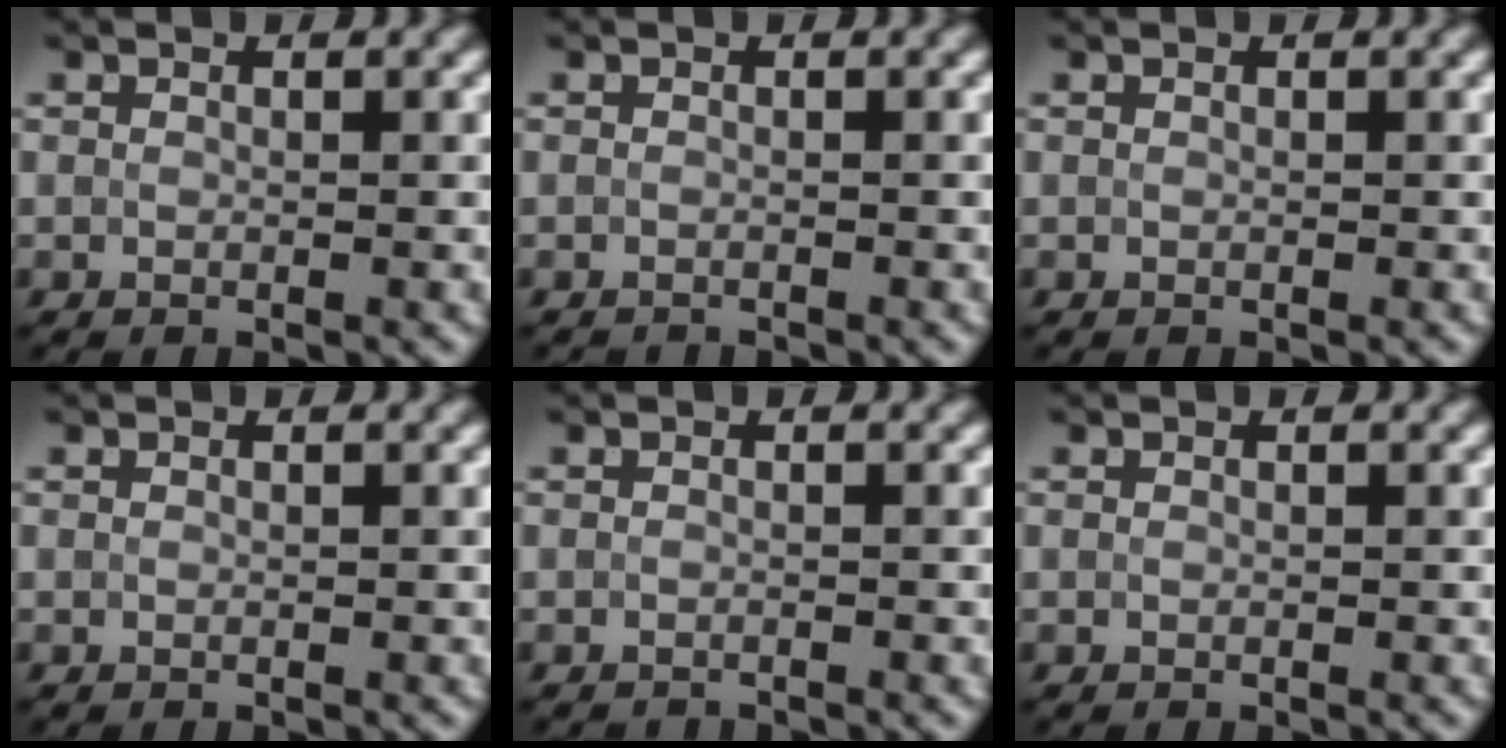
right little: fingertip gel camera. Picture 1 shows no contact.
{"total": 0.8, "force": [-0.8, -0.1, -0.1], "torque": [-0.001, -0.002, -0.014]}
{"total": 0.0}
{"total": 0.0}
{"total": 0.8, "force": [-0.7, -0.1, -0.1], "torque": [-0.001, -0.002, -0.014]}
{"total": 0.0}